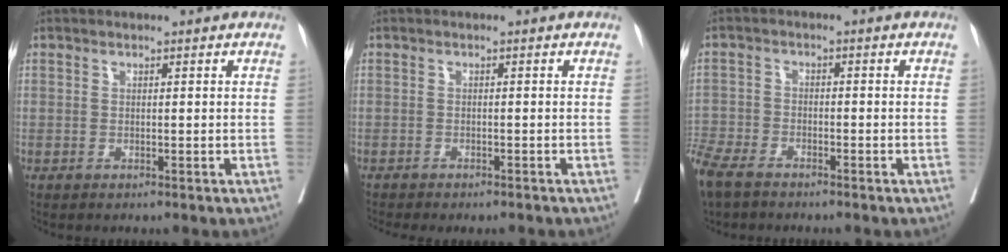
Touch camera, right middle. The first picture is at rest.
{"total": 5.3, "force": [-4.8, 0.8, 2.1], "torque": [-0.016, -0.001, -0.064]}
{"total": 9.2, "force": [-7.2, 3.7, 4.4], "torque": [-0.108, -0.014, -0.135]}